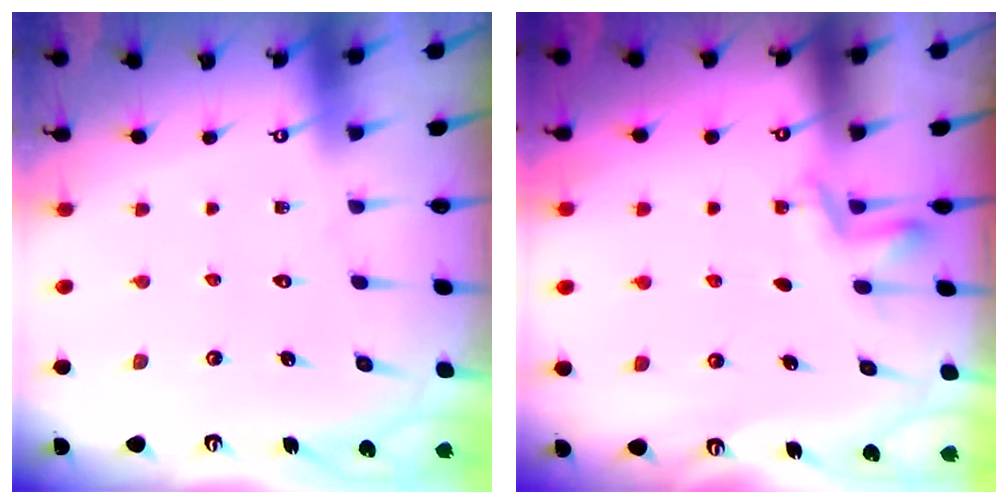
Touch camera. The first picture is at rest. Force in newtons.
{"total": 2.7, "press": 2.4, "slide": 1.2}